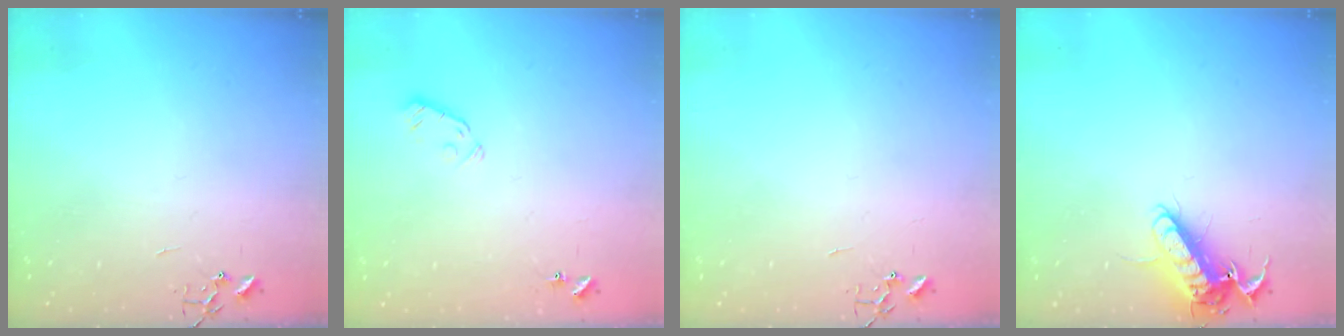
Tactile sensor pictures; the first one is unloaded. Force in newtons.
{"total": 3.7, "press": 3.6, "slide": 0.9}
{"total": 0.0}
{"total": 12.3, "press": 12.1, "slide": 1.8}